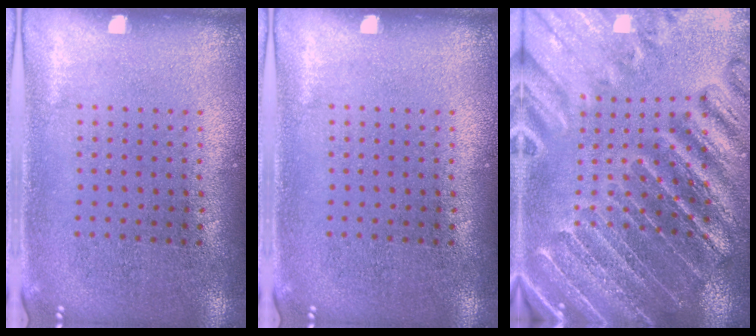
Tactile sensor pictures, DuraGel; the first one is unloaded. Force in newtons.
{"total": 0.0}
{"total": 3.2, "press": 3.1, "slide": 0.5}